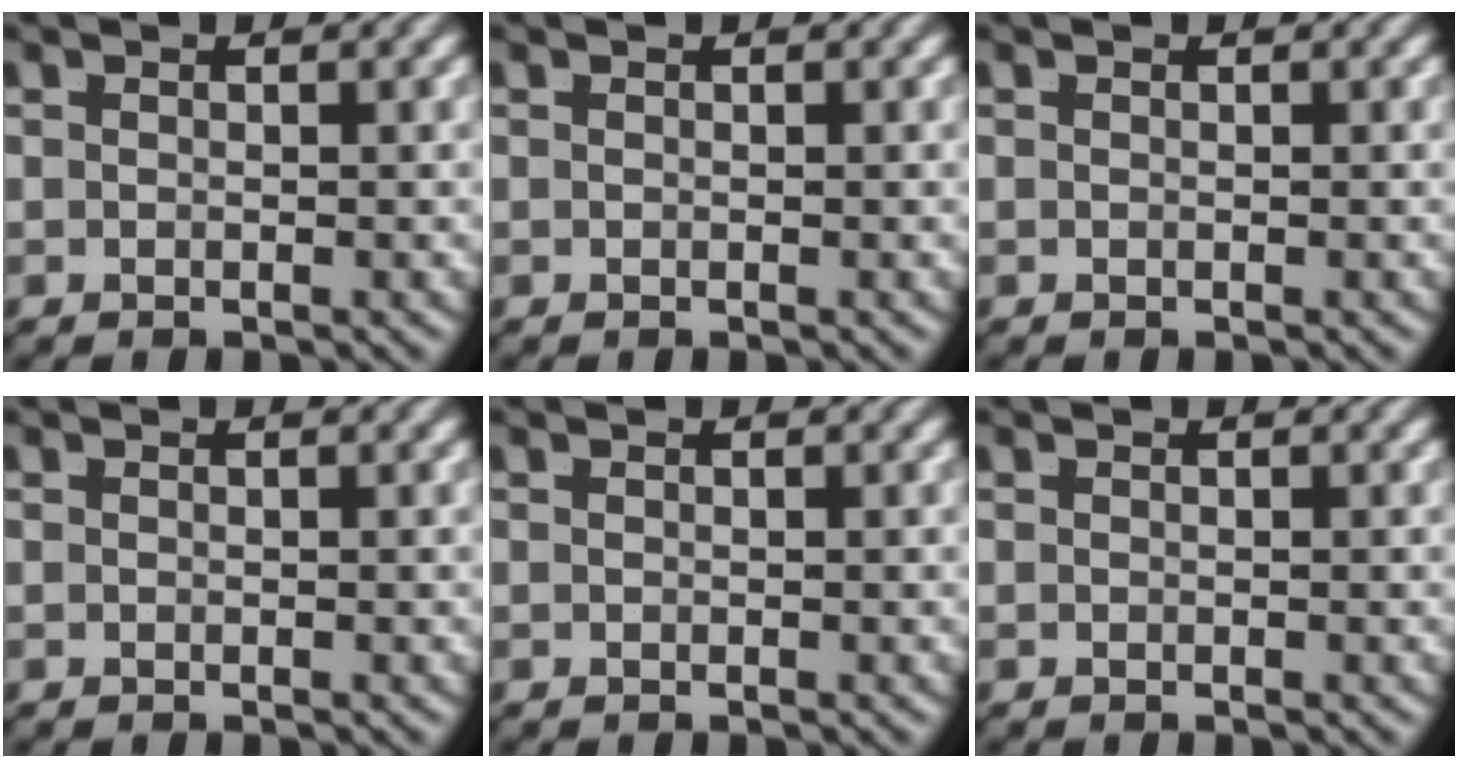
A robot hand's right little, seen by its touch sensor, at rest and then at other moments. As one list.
[{"total": 0.0}, {"total": 0.0}, {"total": 0.0}, {"total": 0.0}, {"total": 0.0}]